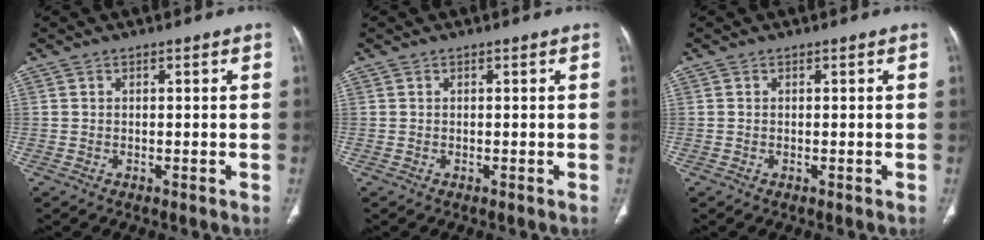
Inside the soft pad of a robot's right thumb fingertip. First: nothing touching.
{"total": 0.0}
{"total": 0.0}